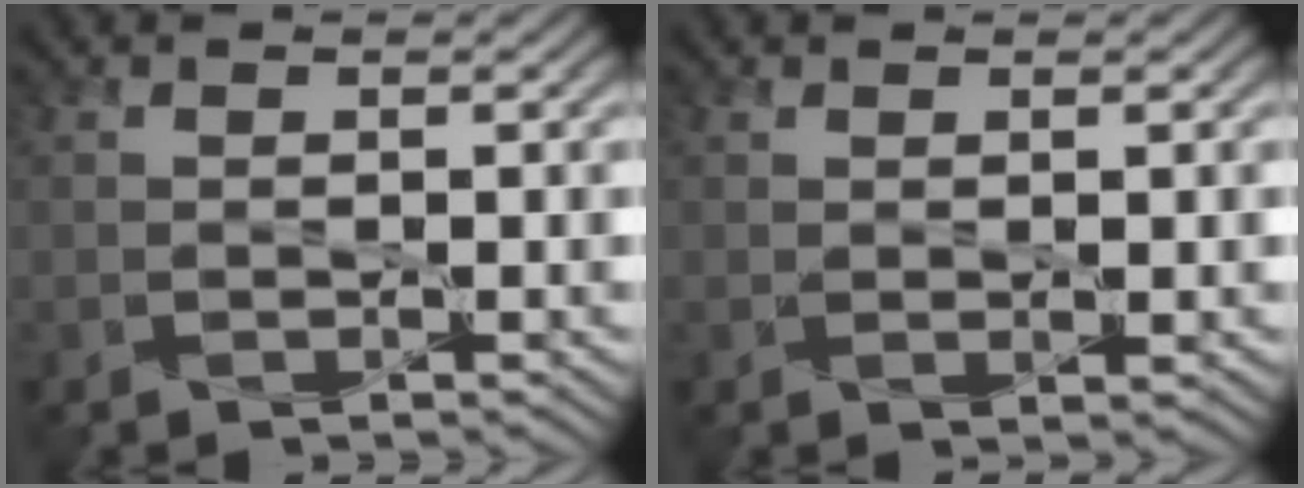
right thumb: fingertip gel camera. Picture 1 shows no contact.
{"total": 1.0, "force": [0.4, 0.1, 0.9], "torque": [-0.015, 0.002, 0.008]}